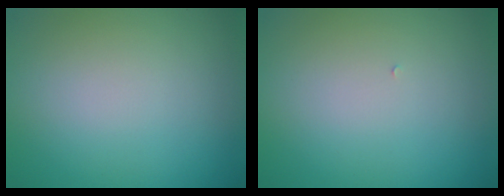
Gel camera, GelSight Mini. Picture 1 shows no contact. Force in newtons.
{"total": 0.0}